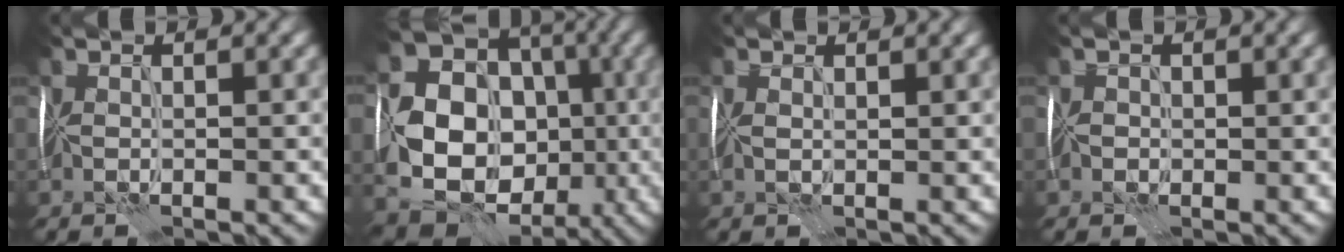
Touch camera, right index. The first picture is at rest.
{"total": 15.0, "force": [-2.5, 12.9, 7.2], "torque": [-0.121, -0.012, -0.054]}
{"total": 1.4, "force": [0.7, 1.0, 0.8], "torque": [-0.016, 0.015, 0.004]}
{"total": 0.7, "force": [-0.6, 0.3, -0.2], "torque": [0.017, 0.001, -0.013]}